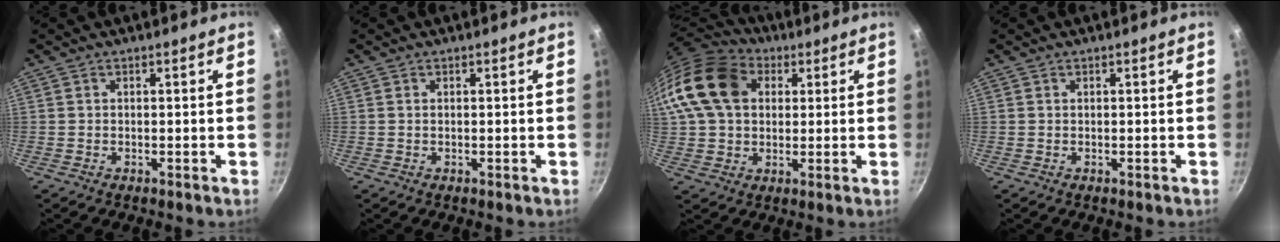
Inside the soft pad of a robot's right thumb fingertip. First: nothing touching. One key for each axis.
{"total": 0.0}
{"total": 16.8, "fx": 4.3, "fy": 12.4, "fz": 10.4, "tx": -0.187, "ty": 0.018, "tz": 0.065}
{"total": 0.0}